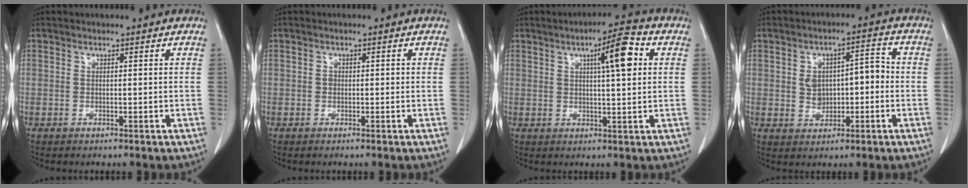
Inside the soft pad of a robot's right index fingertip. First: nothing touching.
{"total": 0.8, "force": [-0.1, 0.7, 0.4], "torque": [-0.006, 0.002, -0.001]}
{"total": 7.9, "force": [2.5, 0.9, 7.4], "torque": [-0.116, 0.011, 0.036]}
{"total": 6.4, "force": [-0.4, 4.0, 5.0], "torque": [-0.078, 0.029, 0.003]}